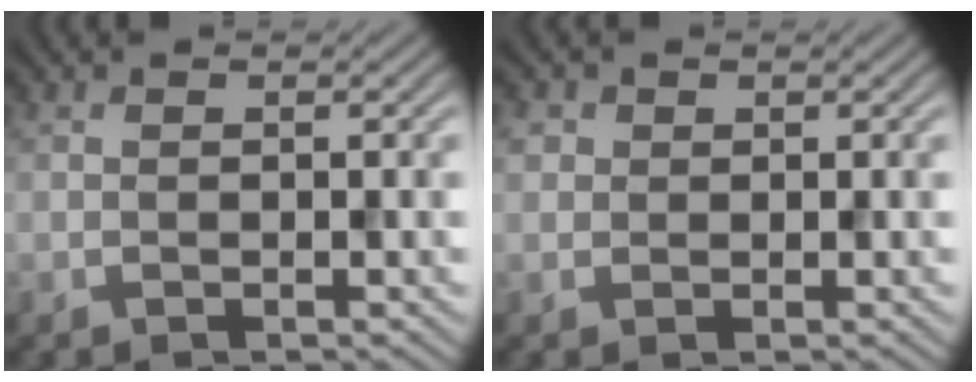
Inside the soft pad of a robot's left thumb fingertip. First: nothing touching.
{"total": 1.7, "force": [0.6, 1.5, 0.4], "torque": [-0.010, 0.000, 0.011]}